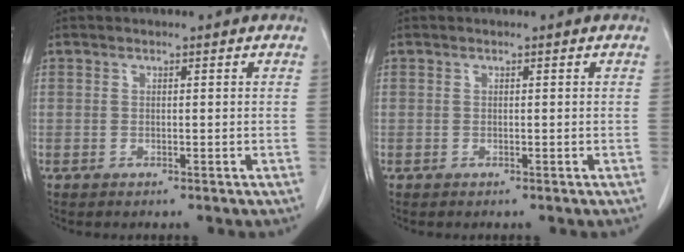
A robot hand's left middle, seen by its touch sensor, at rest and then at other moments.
{"total": 0.0}